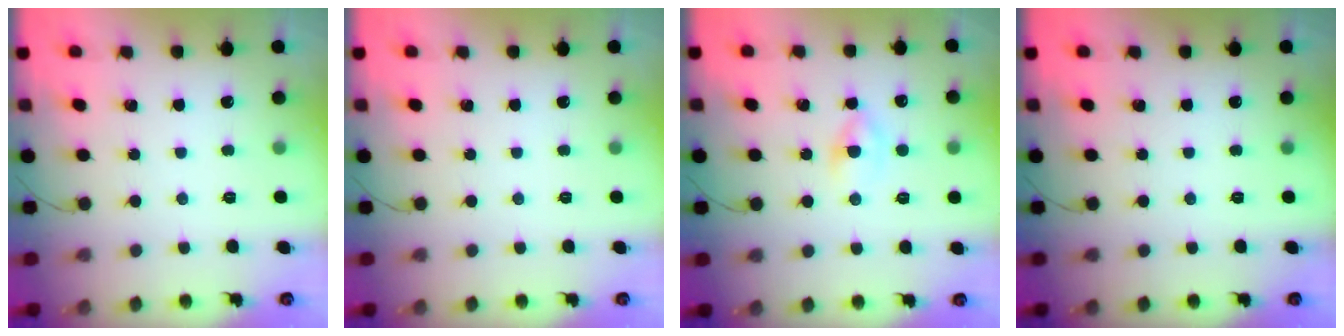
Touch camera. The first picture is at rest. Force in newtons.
{"total": 0.0}
{"total": 2.4, "press": 2.1, "slide": 1.2}
{"total": 0.0}